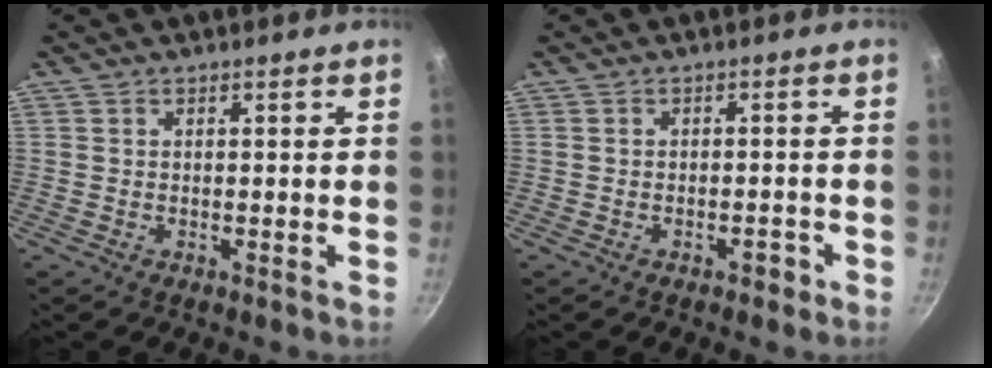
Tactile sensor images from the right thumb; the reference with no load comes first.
{"total": 1.9, "force": [-1.2, 1.0, 1.1], "torque": [-0.006, 0.019, -0.011]}